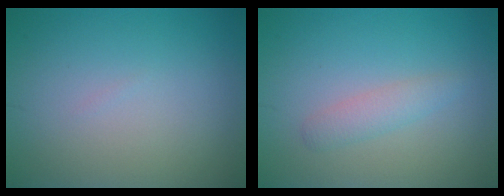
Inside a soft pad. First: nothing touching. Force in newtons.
{"total": 1.1, "press": 1.1, "slide": 0.1}